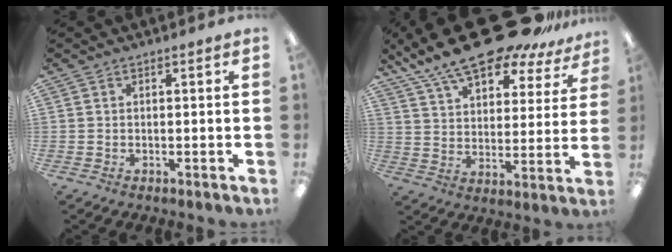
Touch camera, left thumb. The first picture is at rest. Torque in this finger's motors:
{"motor_torque": [0.79, 0.48, 1.54, -1.23, 0.11]}